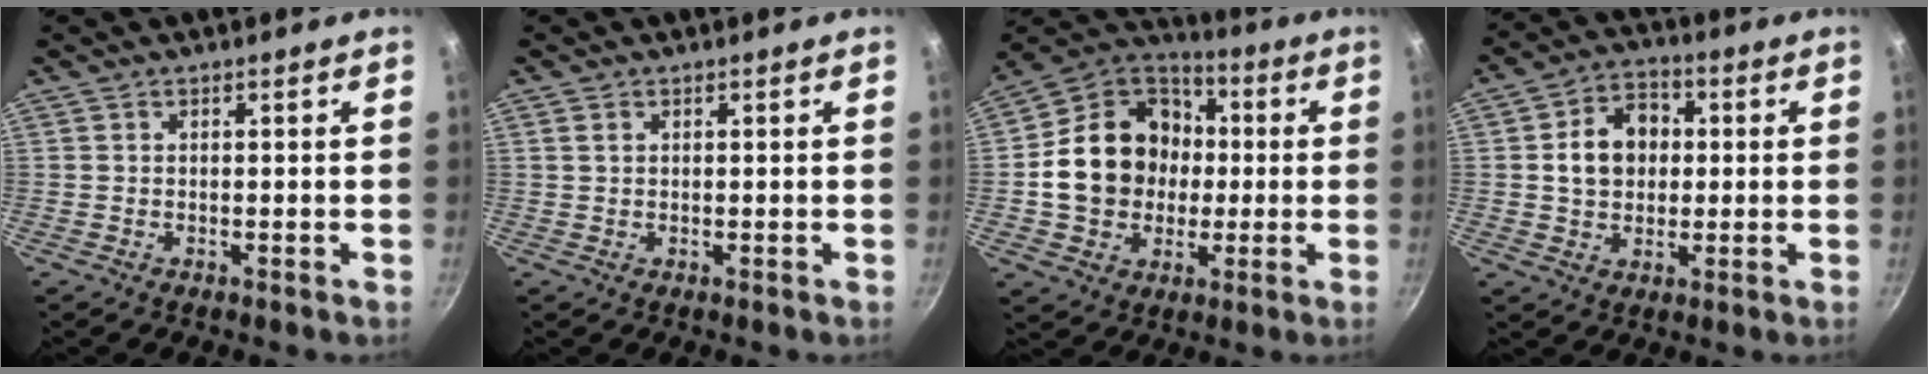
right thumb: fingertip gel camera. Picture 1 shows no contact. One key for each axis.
{"total": 1.2, "fx": 0.5, "fy": 0.8, "fz": 0.6, "tx": -0.010, "ty": 0.001, "tz": 0.009}
{"total": 19.1, "fx": -0.2, "fy": 16.1, "fz": 10.3, "tx": -0.151, "ty": 0.037, "tz": -0.005}
{"total": 10.0, "fx": 1.1, "fy": 7.9, "fz": 6.0, "tx": -0.071, "ty": 0.018, "tz": 0.010}